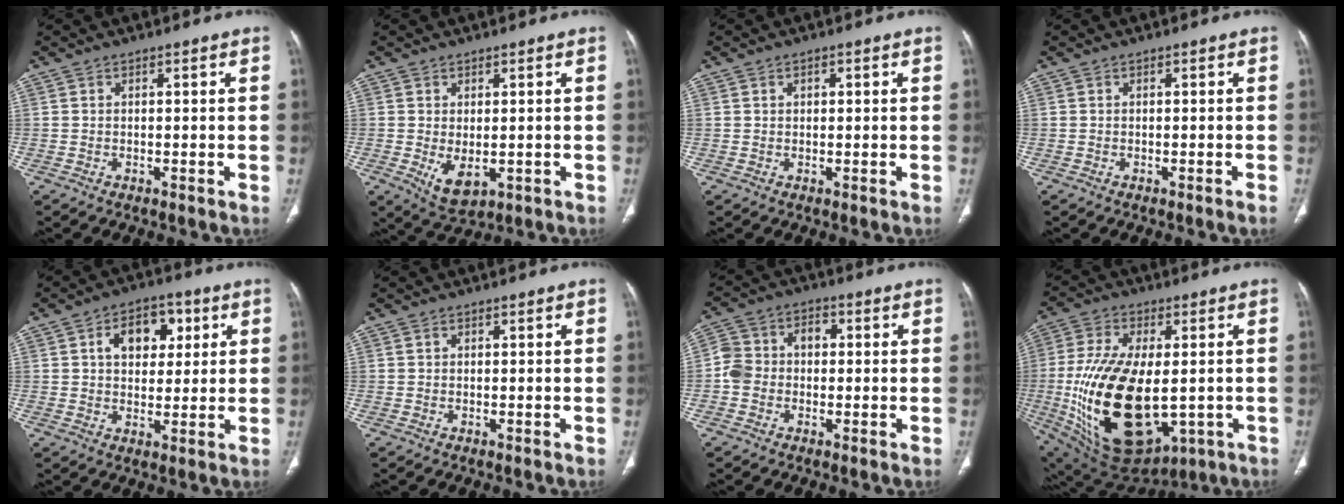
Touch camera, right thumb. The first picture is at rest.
{"total": 5.3, "force": [-0.9, 2.9, 4.2], "torque": [-0.068, -0.010, 0.002]}
{"total": 1.0, "force": [0.4, 0.7, 0.6], "torque": [-0.004, 0.000, 0.005]}
{"total": 0.7, "force": [-0.5, -0.1, 0.5], "torque": [-0.010, 0.001, -0.005]}
{"total": 9.8, "force": [3.2, 6.6, 6.5], "torque": [-0.058, 0.001, 0.046]}
{"total": 0.5, "force": [0.2, 0.4, 0.2], "torque": [-0.002, 0.000, 0.004]}
{"total": 7.1, "force": [-0.6, 5.9, 3.9], "torque": [-0.063, 0.033, -0.022]}
{"total": 25.2, "force": [-3.0, 13.3, 21.2], "torque": [-0.421, -0.025, -0.020]}